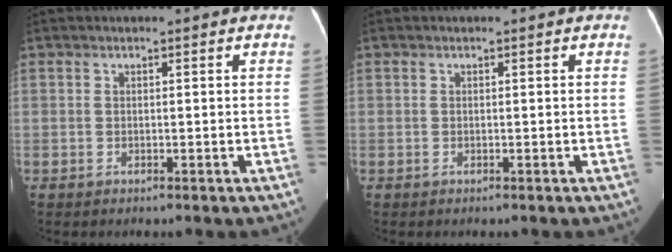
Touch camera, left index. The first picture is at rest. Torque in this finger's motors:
{"motor_torque": [0.00, 0.00, 0.00, 0.00]}